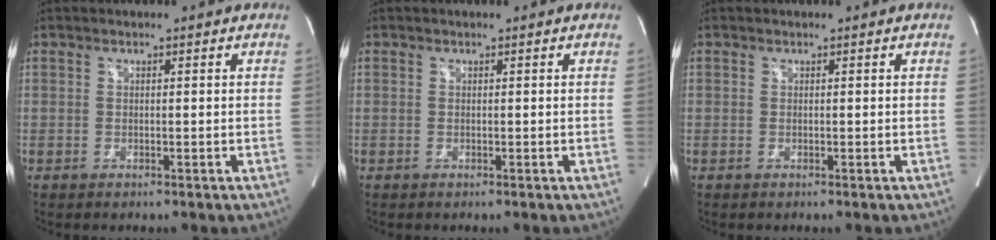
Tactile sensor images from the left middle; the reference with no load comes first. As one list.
[{"total": 0.0}, {"total": 0.0}]